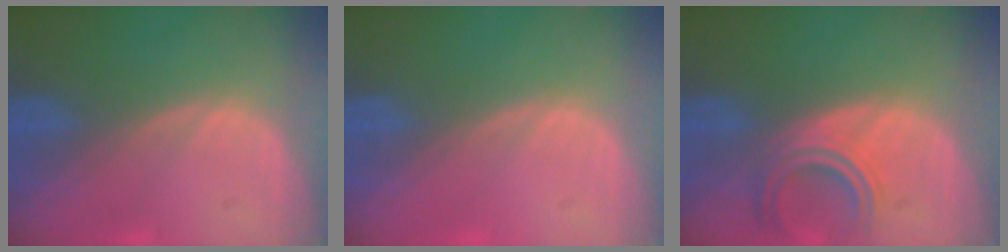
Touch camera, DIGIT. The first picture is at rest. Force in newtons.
{"total": 0.0}
{"total": 5.4, "press": 5.0, "slide": 2.0}